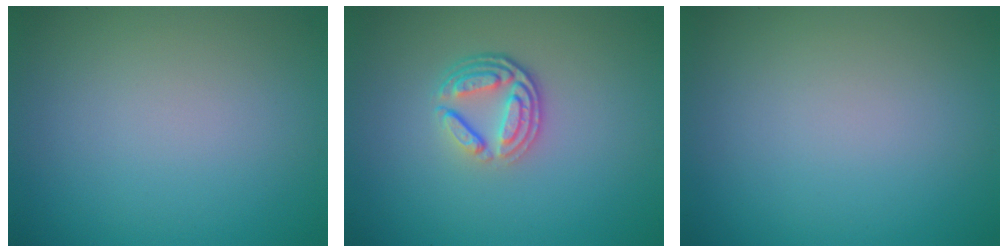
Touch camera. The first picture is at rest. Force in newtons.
{"total": 3.8, "press": 2.8, "slide": 2.6}
{"total": 0.0}